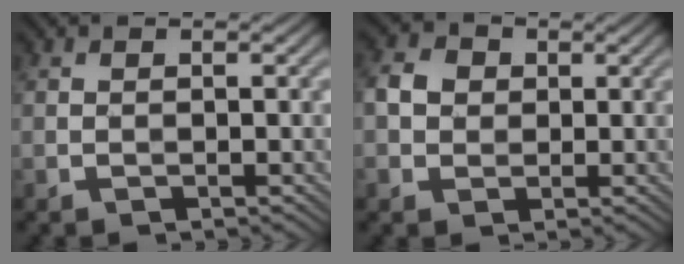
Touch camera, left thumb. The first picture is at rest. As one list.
[{"total": 3.5, "force": [0.3, 3.1, 1.5], "torque": [-0.037, 0.005, 0.001]}]